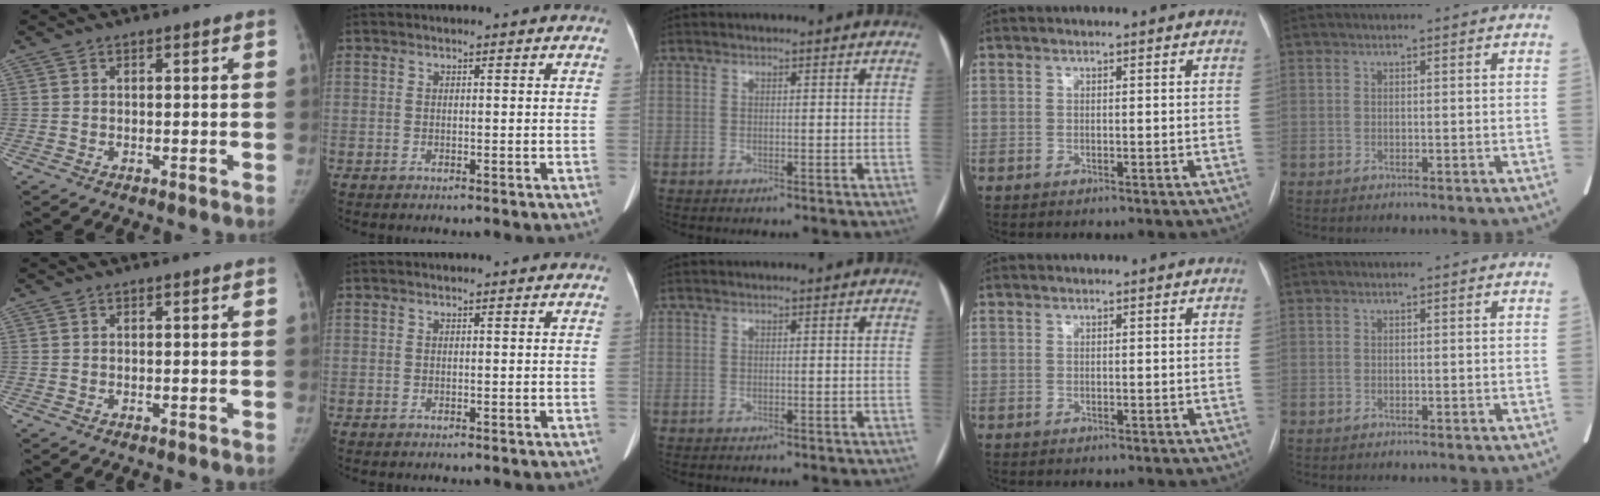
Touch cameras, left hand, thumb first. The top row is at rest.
{}